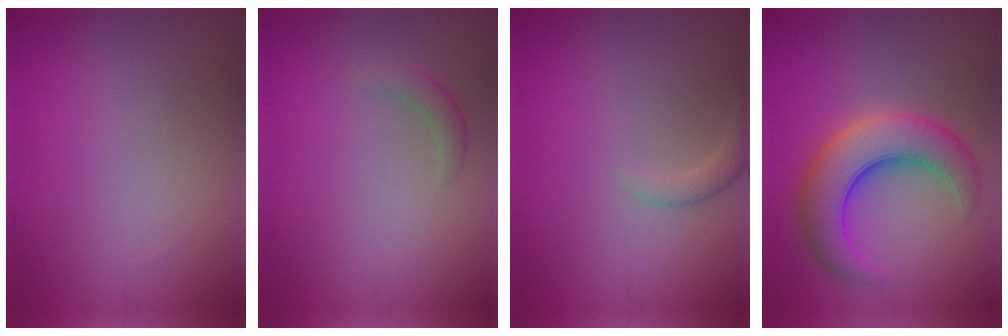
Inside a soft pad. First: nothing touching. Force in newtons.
{"total": 1.4, "press": 1.4, "slide": 0.0}
{"total": 1.4, "press": 1.4, "slide": 0.1}
{"total": 7.6, "press": 7.6, "slide": 0.2}